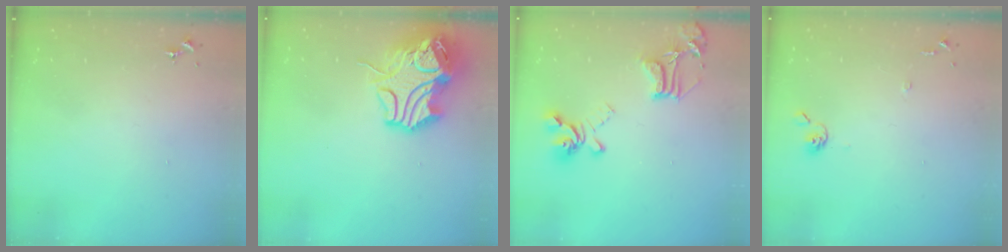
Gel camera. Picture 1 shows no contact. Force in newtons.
{"total": 17.6, "press": 17.4, "slide": 2.5}
{"total": 17.0, "press": 17.0, "slide": 1.4}
{"total": 6.6, "press": 6.6, "slide": 0.6}